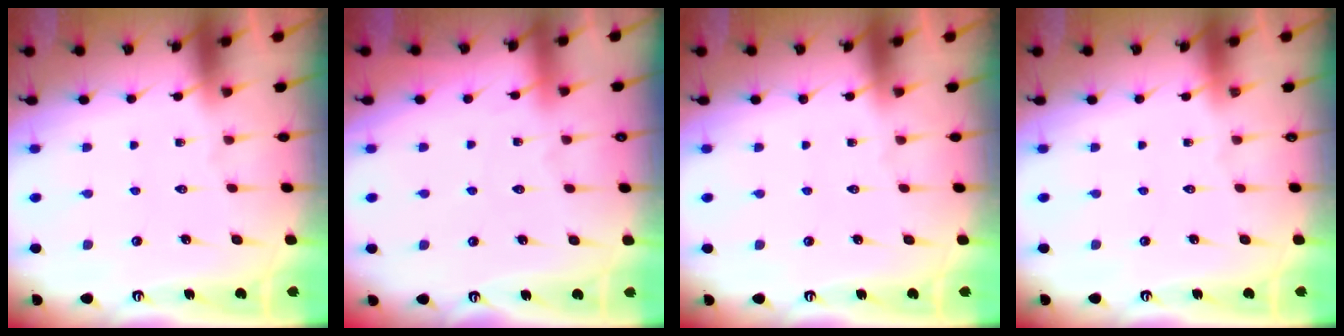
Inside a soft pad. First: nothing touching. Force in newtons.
{"total": 3.8, "press": 3.7, "slide": 0.4}
{"total": 0.0}
{"total": 0.0}